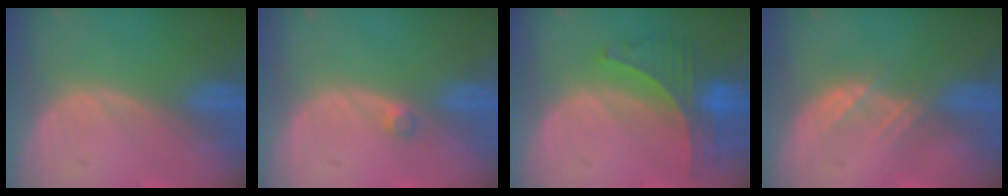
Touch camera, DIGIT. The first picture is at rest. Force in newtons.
{"total": 1.3, "press": 1.1, "slide": 0.6}
{"total": 7.2, "press": 6.4, "slide": 3.3}
{"total": 2.3, "press": 2.3, "slide": 0.2}